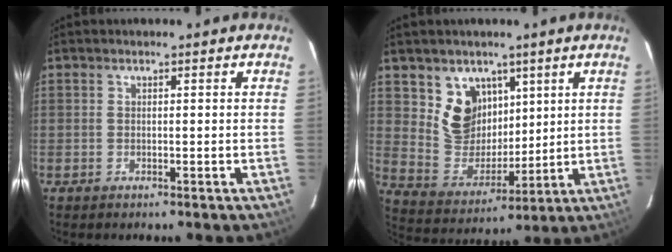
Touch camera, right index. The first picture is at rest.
{"total": 10.6, "force": [5.3, 8.4, 3.8], "torque": [-0.075, 0.001, 0.120]}